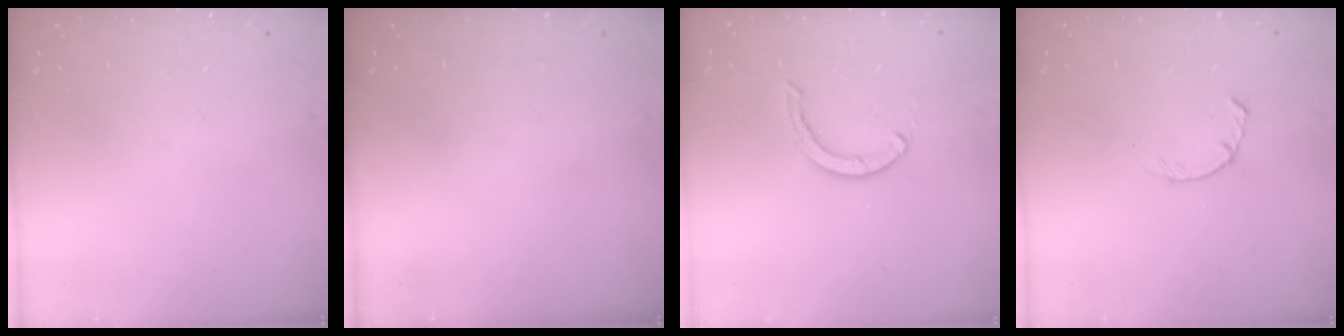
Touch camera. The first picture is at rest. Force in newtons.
{"total": 0.0}
{"total": 3.1, "press": 3.0, "slide": 0.3}
{"total": 2.3, "press": 2.2, "slide": 0.4}